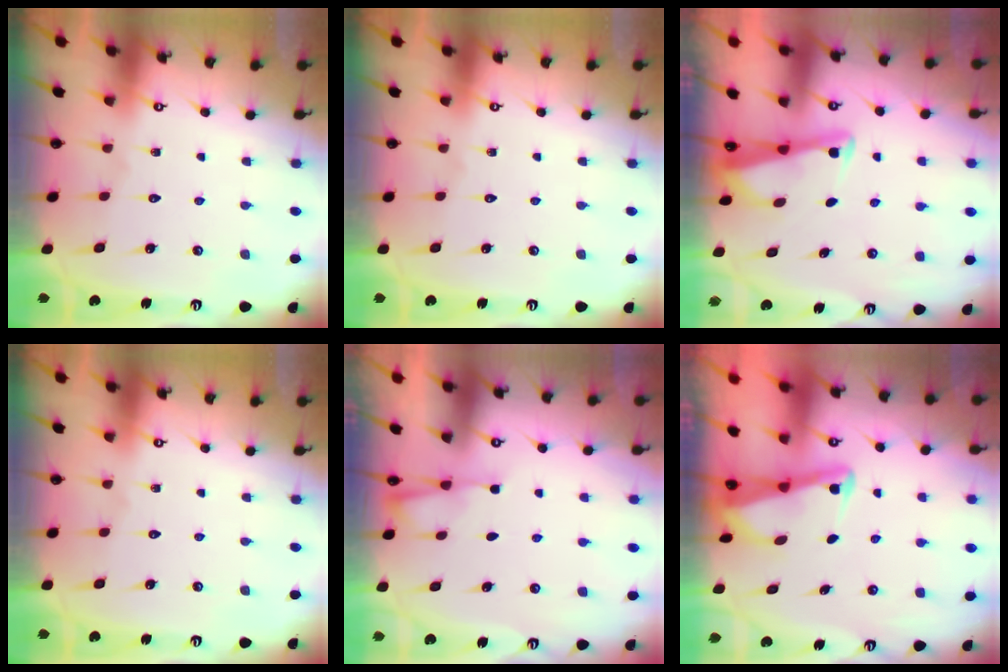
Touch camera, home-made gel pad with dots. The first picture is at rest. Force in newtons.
{"total": 0.0}
{"total": 3.0, "press": 2.9, "slide": 0.3}
{"total": 0.0}
{"total": 2.3, "press": 2.2, "slide": 0.4}
{"total": 3.0, "press": 3.0, "slide": 0.3}